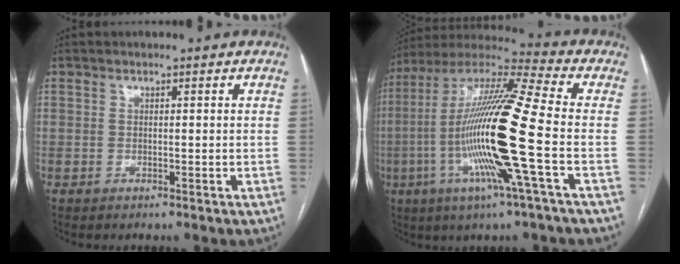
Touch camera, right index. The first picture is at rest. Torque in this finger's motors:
{"motor_torque": [2.14, 0.00, 1.05, 0.21]}